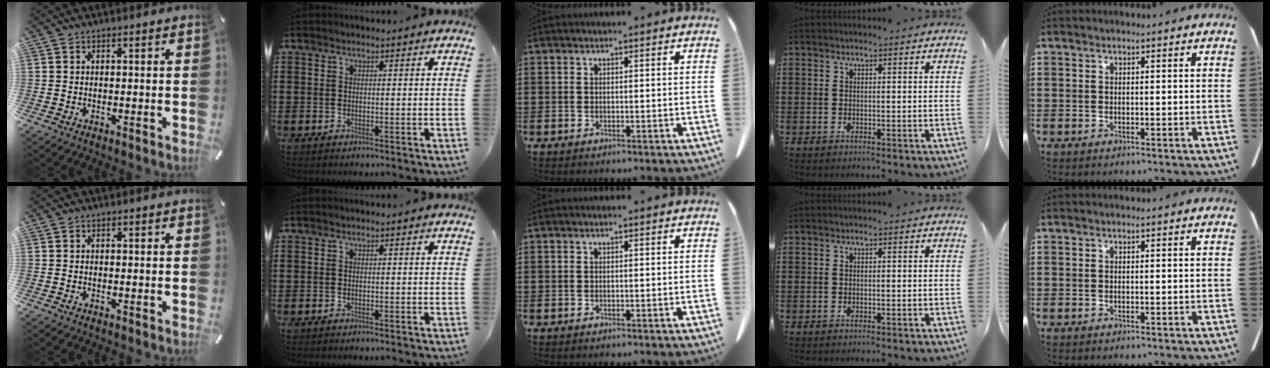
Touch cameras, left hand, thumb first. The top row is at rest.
{}